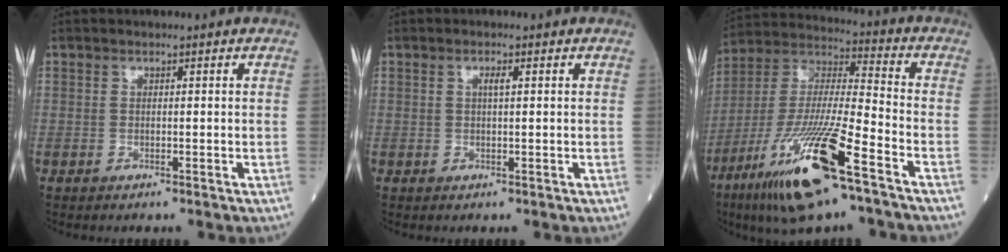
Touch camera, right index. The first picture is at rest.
{"total": 1.2, "force": [0.4, 0.1, 1.1], "torque": [-0.023, 0.002, 0.005]}
{"total": 19.2, "force": [-10.5, 1.8, 16.0], "torque": [-0.346, -0.048, -0.196]}